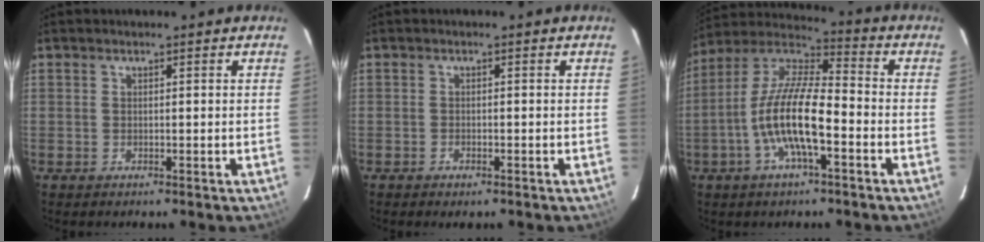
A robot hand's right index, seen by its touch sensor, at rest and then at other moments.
{"total": 1.4, "force": [-1.0, 0.7, 0.7], "torque": [-0.017, -0.002, -0.018]}
{"total": 14.0, "force": [-4.7, 3.8, 12.7], "torque": [-0.250, -0.002, -0.094]}